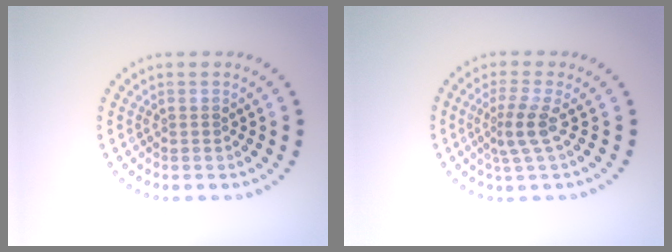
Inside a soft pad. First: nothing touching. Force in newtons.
{"total": 2.6, "press": 1.8, "slide": 1.8}